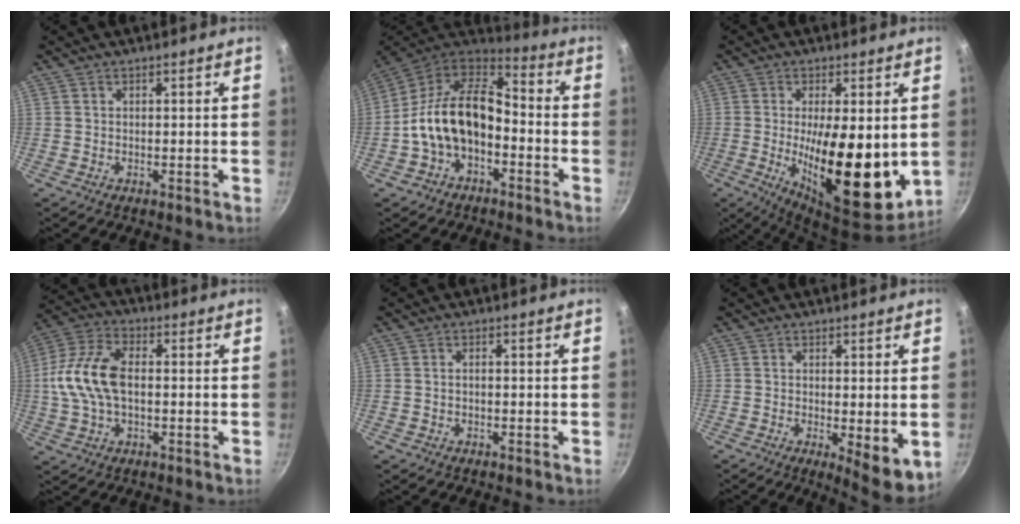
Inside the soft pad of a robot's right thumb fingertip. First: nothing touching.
{"total": 16.7, "force": [-3.3, 10.8, 12.3], "torque": [-0.208, 0.053, -0.072]}
{"total": 18.3, "force": [-0.8, 6.7, 17.0], "torque": [-0.248, -0.026, -0.006]}
{"total": 12.9, "force": [-0.1, 7.5, 10.5], "torque": [-0.205, 0.030, -0.015]}
{"total": 0.8, "force": [-0.3, 0.5, 0.6], "torque": [-0.015, 0.008, -0.006]}
{"total": 7.1, "force": [-0.8, 2.2, 6.6], "torque": [-0.082, -0.017, -0.005]}